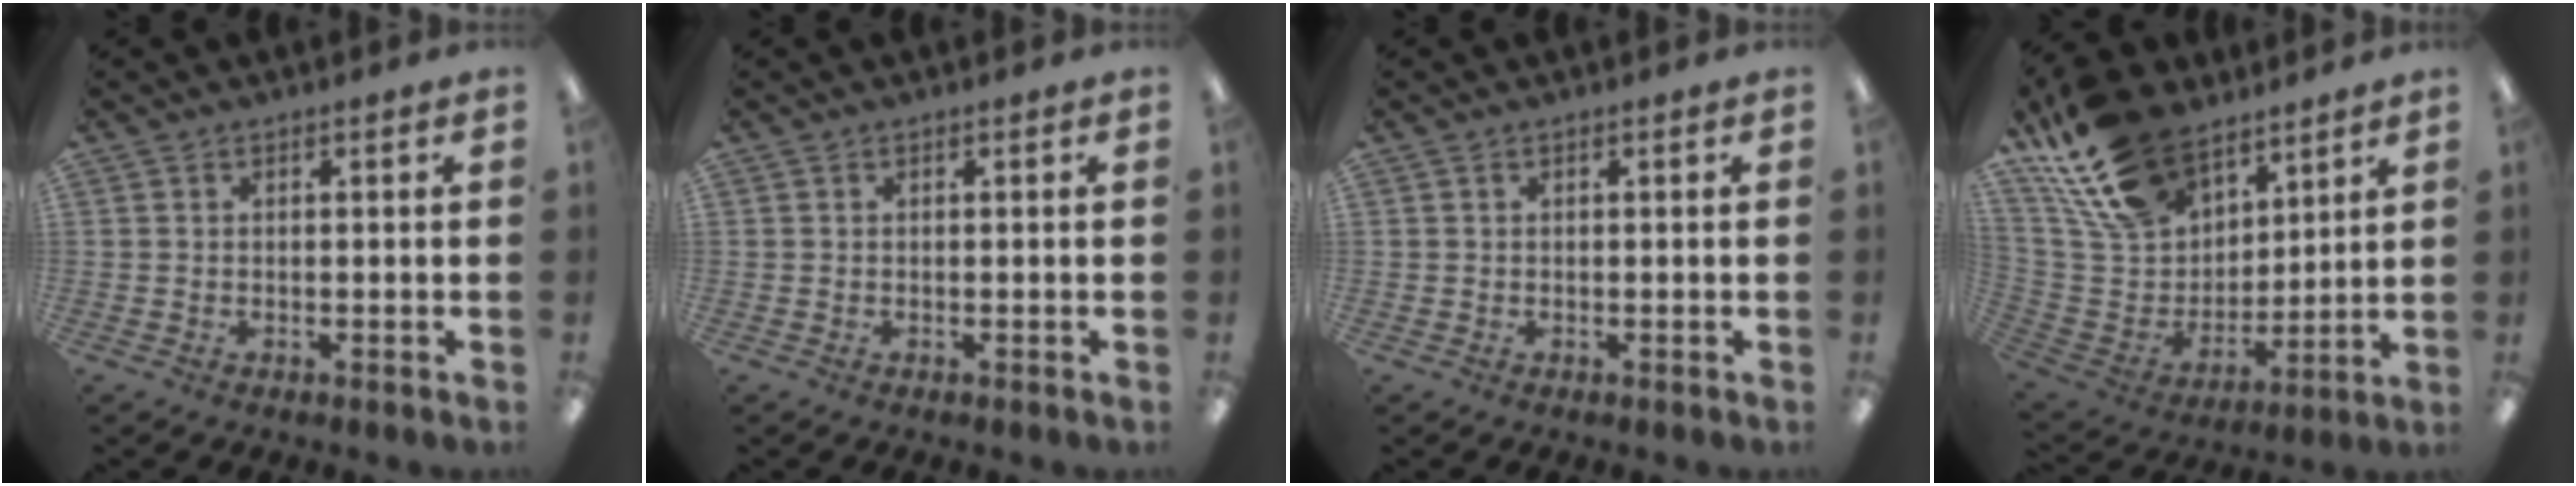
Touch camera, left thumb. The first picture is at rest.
{"total": 0.0}
{"total": 0.0}
{"total": 21.2, "force": [14.6, 12.1, 9.6], "torque": [-0.200, -0.067, 0.276]}